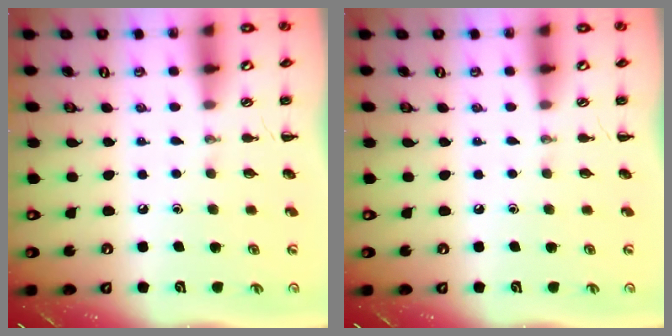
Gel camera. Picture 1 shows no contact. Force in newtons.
{"total": 0.0}